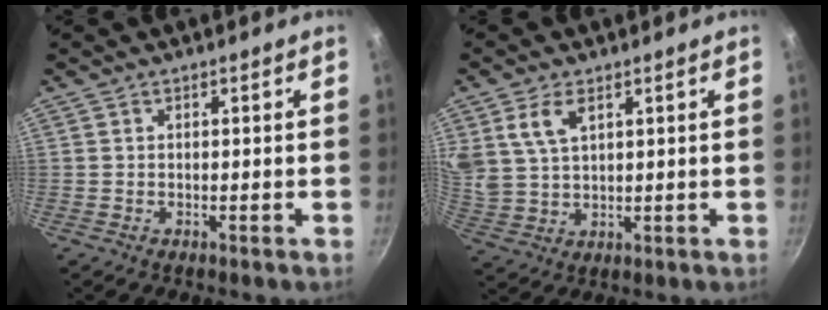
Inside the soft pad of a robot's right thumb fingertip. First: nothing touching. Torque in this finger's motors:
{"motor_torque": [0.82, 3.92, 1.72, 0.43, 0.69]}